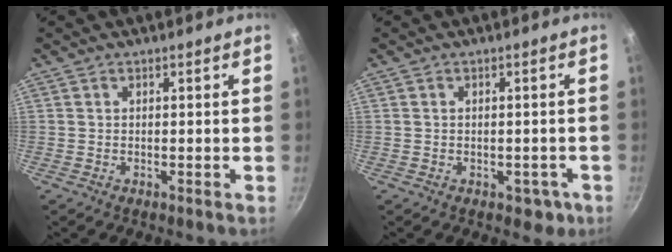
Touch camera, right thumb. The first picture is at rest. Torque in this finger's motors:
{"motor_torque": [-0.21, -0.02, -0.30, 0.12, -0.02]}